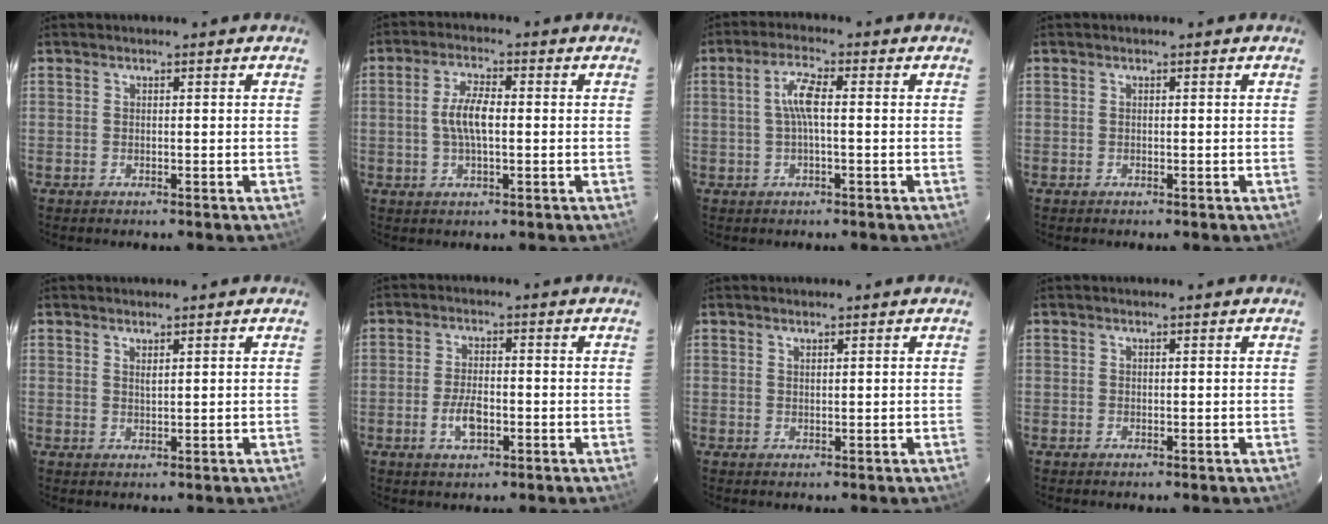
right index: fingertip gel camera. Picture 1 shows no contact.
{"total": 5.7, "force": [-0.1, 2.0, 5.4], "torque": [-0.107, 0.006, -0.002]}
{"total": 4.6, "force": [0.1, 0.8, 4.5], "torque": [-0.088, 0.008, 0.003]}
{"total": 0.0}
{"total": 1.2, "force": [0.9, 0.2, 0.7], "torque": [-0.014, 0.000, 0.016]}
{"total": 4.9, "force": [-1.9, 2.4, 3.9], "torque": [-0.081, -0.003, -0.031]}
{"total": 0.6, "force": [0.5, 0.1, 0.2], "torque": [-0.004, 0.001, 0.010]}
{"total": 0.0}